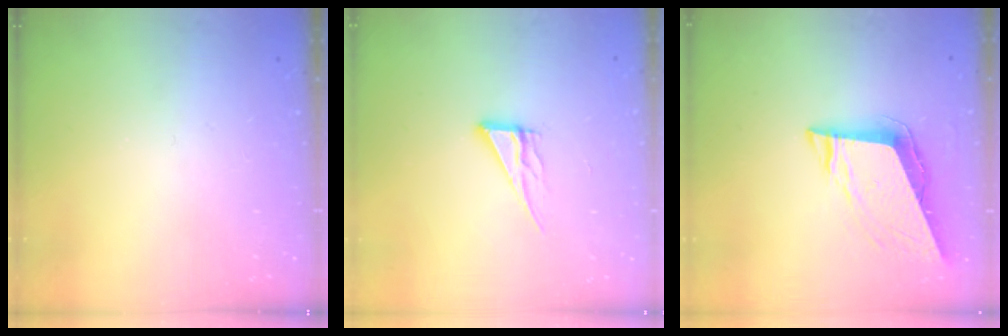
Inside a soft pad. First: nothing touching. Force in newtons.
{"total": 8.2, "press": 8.1, "slide": 0.7}
{"total": 10.4, "press": 9.8, "slide": 3.5}